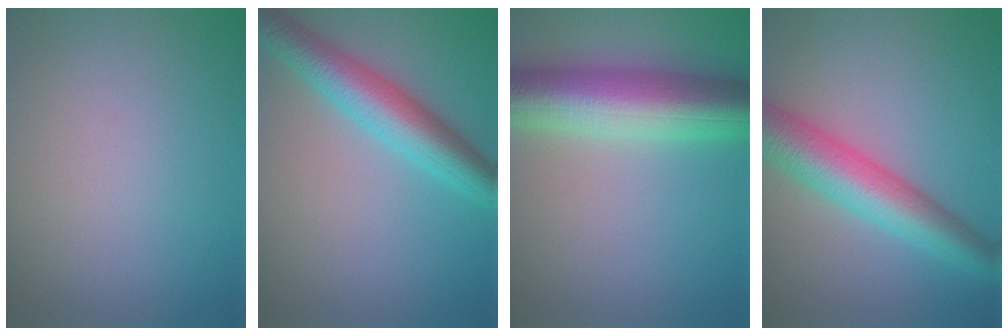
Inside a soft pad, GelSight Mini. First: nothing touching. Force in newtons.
{"total": 6.2, "press": 6.2, "slide": 0.2}
{"total": 10.1, "press": 10.1, "slide": 0.2}
{"total": 7.0, "press": 7.0, "slide": 0.1}